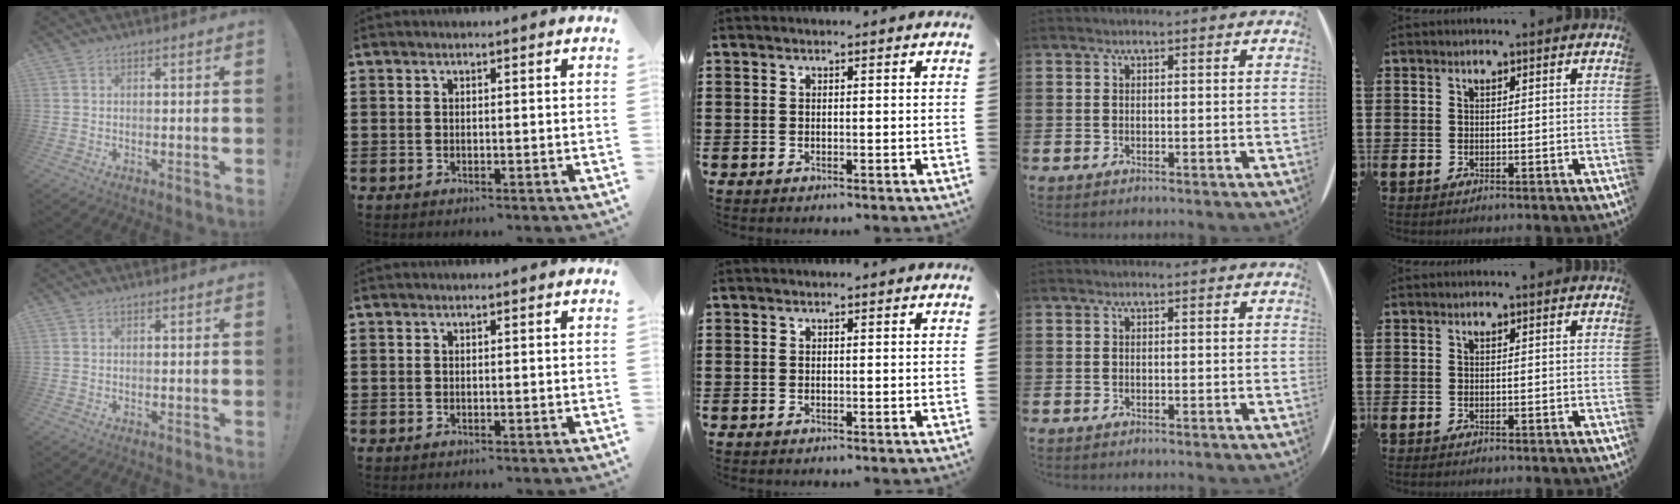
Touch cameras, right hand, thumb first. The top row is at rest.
{}